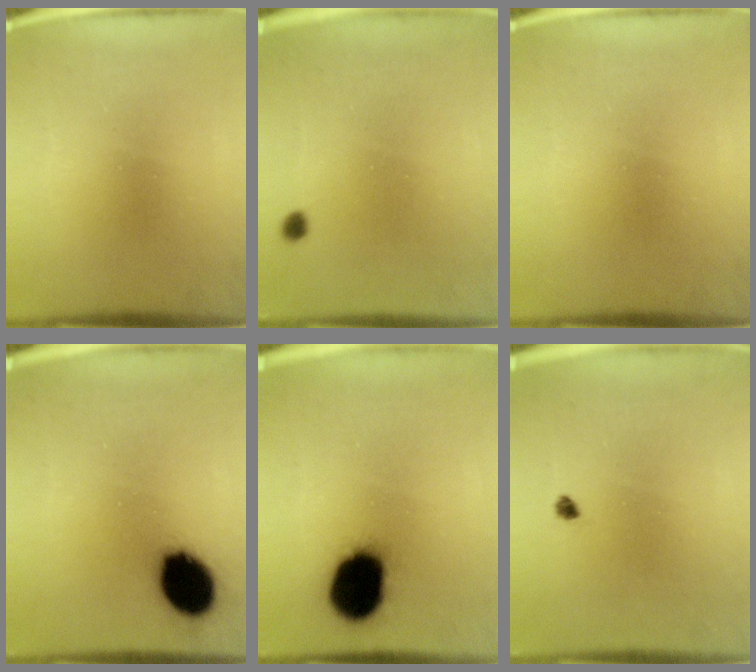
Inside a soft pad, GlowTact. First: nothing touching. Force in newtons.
{"total": 0.9}
{"total": 0.0}
{"total": 12.9}
{"total": 17.1}
{"total": 0.9}